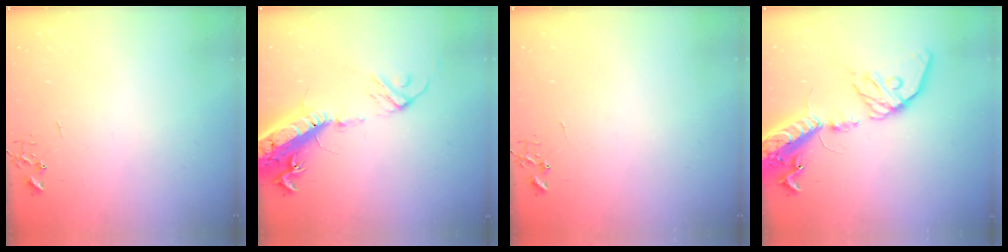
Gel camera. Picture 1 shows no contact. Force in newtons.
{"total": 20.7, "press": 20.1, "slide": 4.8}
{"total": 0.0}
{"total": 20.9, "press": 20.4, "slide": 4.4}